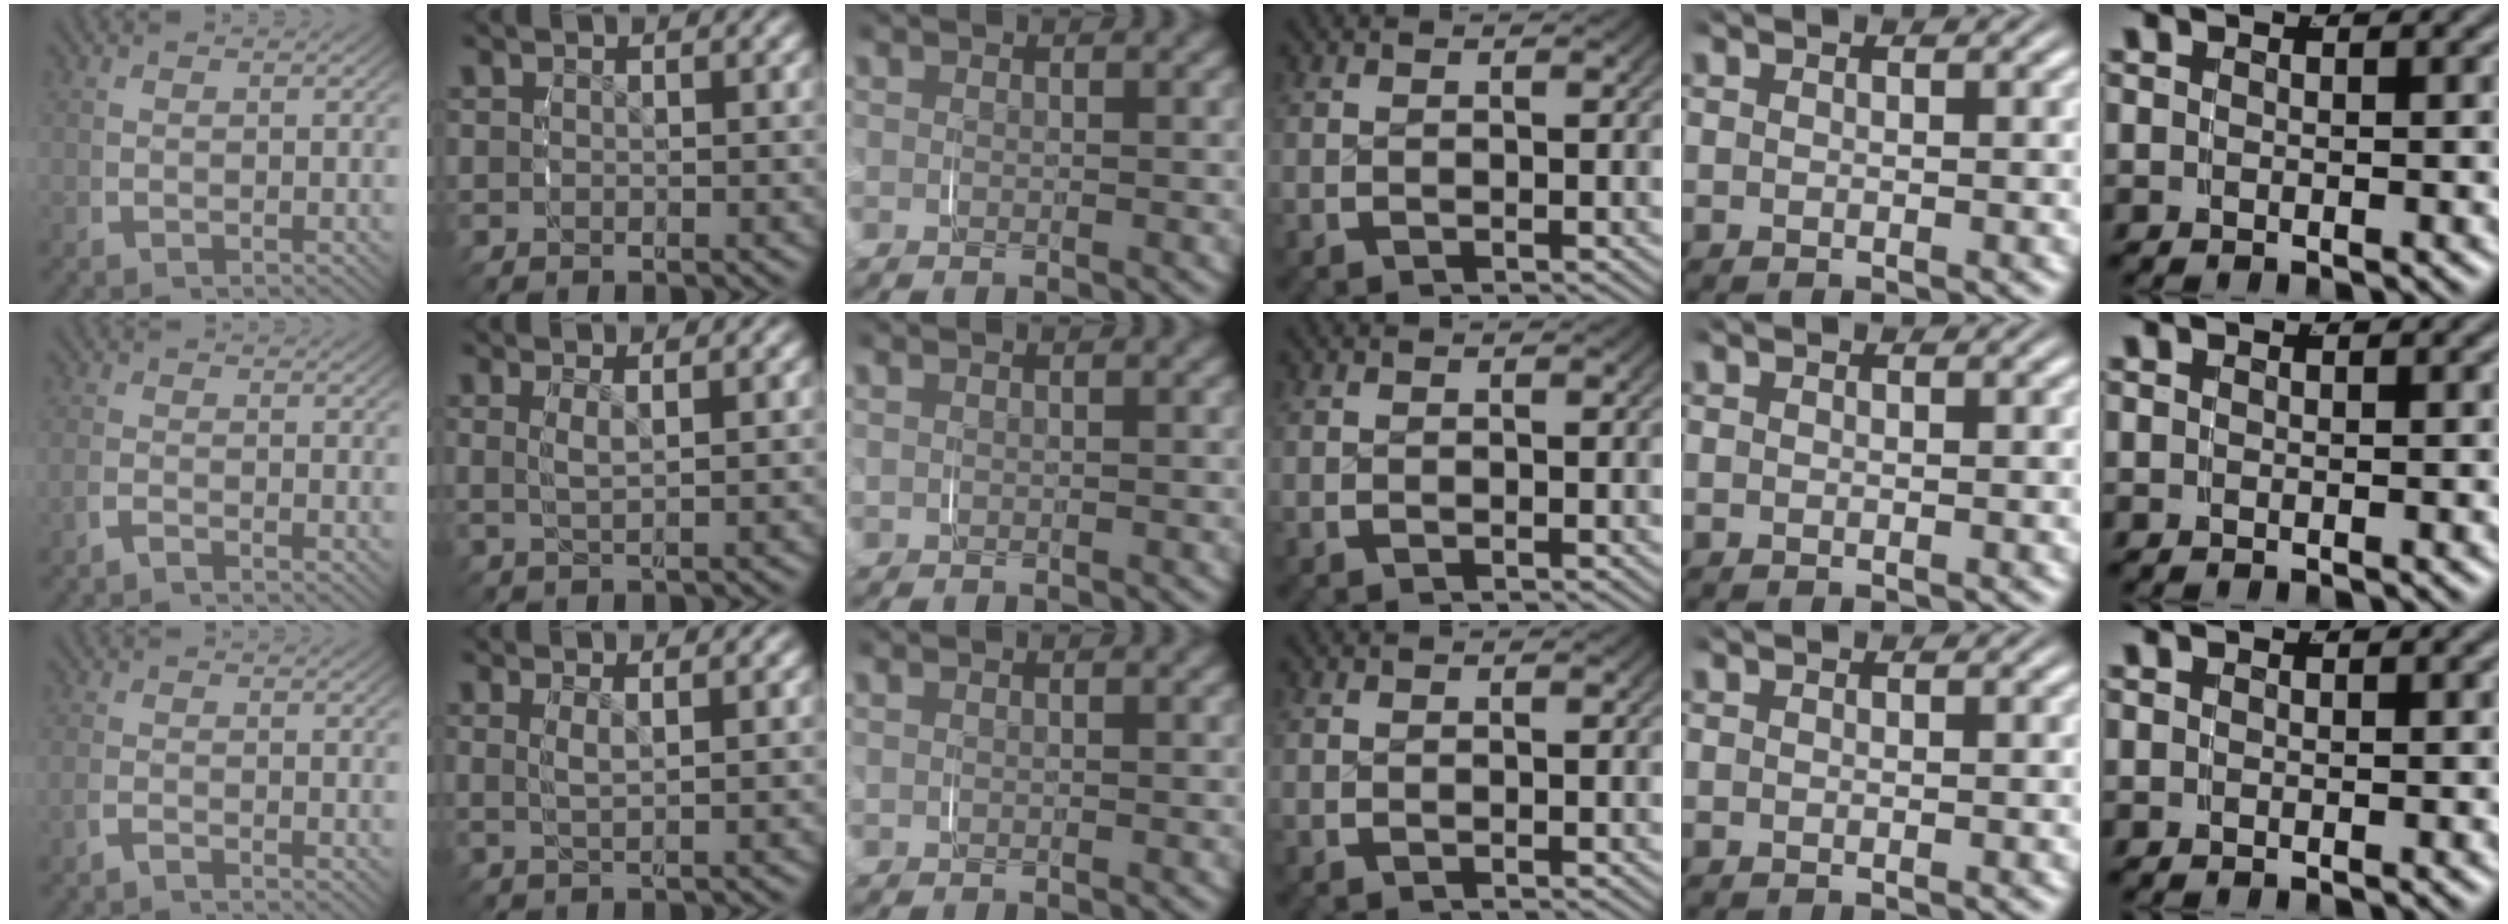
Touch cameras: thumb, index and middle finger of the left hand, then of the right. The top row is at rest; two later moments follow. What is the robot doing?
{"motion": "grasp_and_lifting", "object": "paper"}